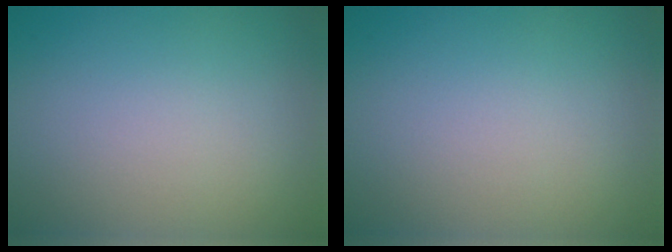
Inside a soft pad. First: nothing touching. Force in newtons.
{"total": 0.0}